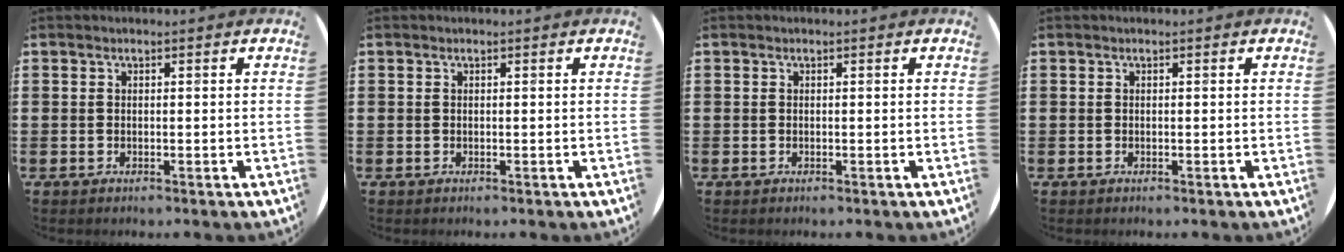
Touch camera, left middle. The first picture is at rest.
{"total": 0.0}
{"total": 0.0}
{"total": 0.0}